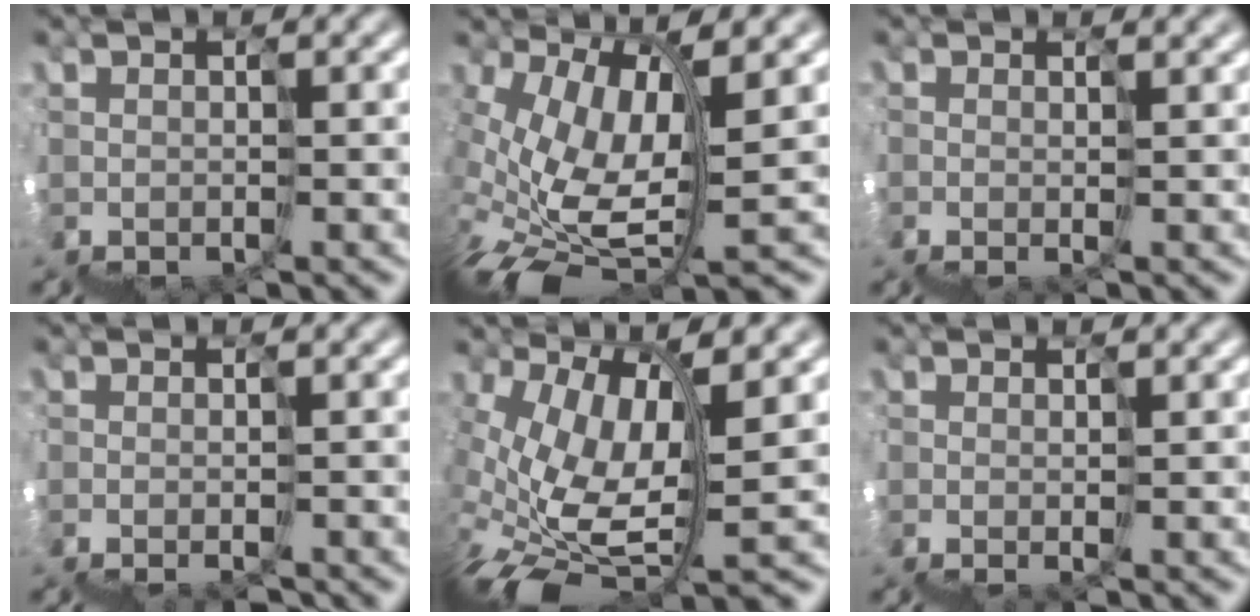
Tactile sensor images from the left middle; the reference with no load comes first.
{"total": 5.4, "force": [-0.2, 1.7, 5.1], "torque": [-0.128, 0.003, 0.004]}
{"total": 3.8, "force": [0.5, 1.9, 3.3], "torque": [-0.034, 0.009, 0.011]}
{"total": 3.6, "force": [-2.3, 1.2, 2.5], "torque": [-0.026, -0.020, -0.027]}
{"total": 6.0, "force": [-0.1, 2.0, 5.6], "torque": [-0.139, 0.003, 0.008]}
{"total": 2.7, "force": [-0.3, 1.1, 2.5], "torque": [-0.017, -0.005, -0.005]}